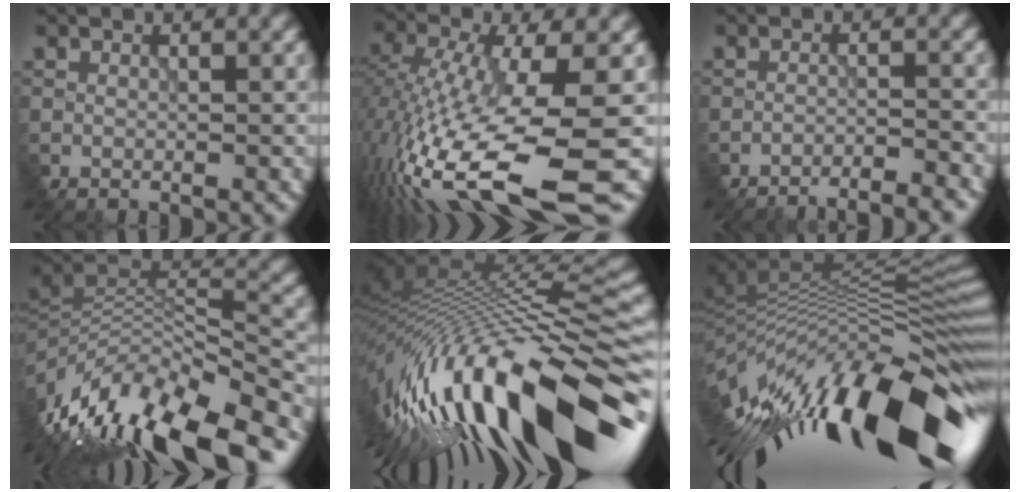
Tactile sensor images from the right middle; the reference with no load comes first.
{"total": 13.7, "force": [-4.2, 4.1, 12.4], "torque": [-0.284, -0.027, -0.068]}
{"total": 6.8, "force": [-6.7, 0.9, 1.1], "torque": [-0.021, 0.006, -0.086]}
{"total": 12.0, "force": [-6.2, 4.7, 9.2], "torque": [-0.204, 0.007, -0.099]}
{"total": 15.1, "force": [-4.7, 4.2, 13.7], "torque": [-0.253, 0.033, -0.088]}
{"total": 14.4, "force": [-5.2, 5.4, 12.3], "torque": [-0.211, -0.001, -0.088]}